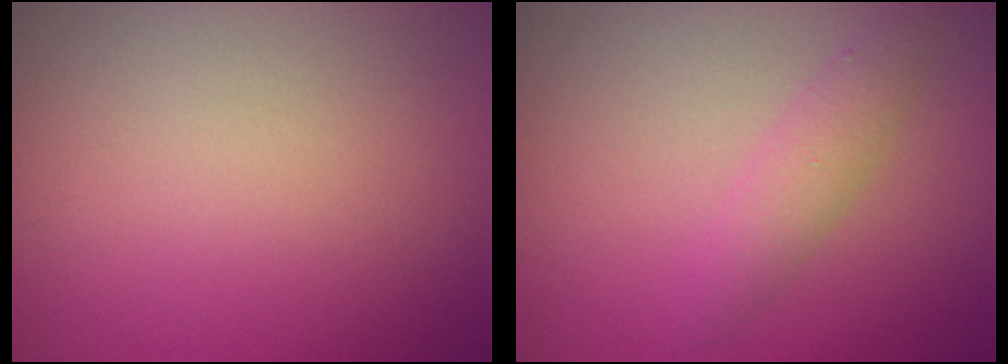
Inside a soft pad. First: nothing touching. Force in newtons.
{"total": 2.1, "press": 2.1, "slide": 0.1}